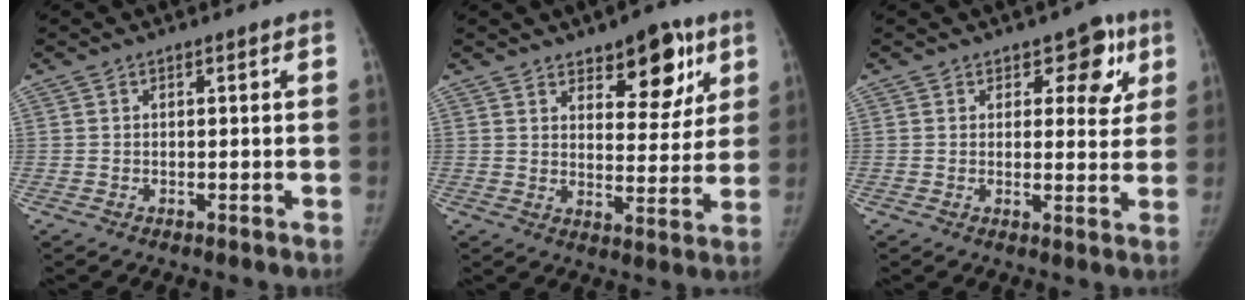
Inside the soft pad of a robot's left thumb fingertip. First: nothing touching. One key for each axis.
{"total": 12.0, "fx": 7.0, "fy": 5.7, "fz": 7.9, "tx": -0.062, "ty": -0.037, "tz": 0.101}
{"total": 7.1, "fx": 3.4, "fy": 4.3, "fz": 4.5, "tx": -0.012, "ty": -0.012, "tz": 0.038}